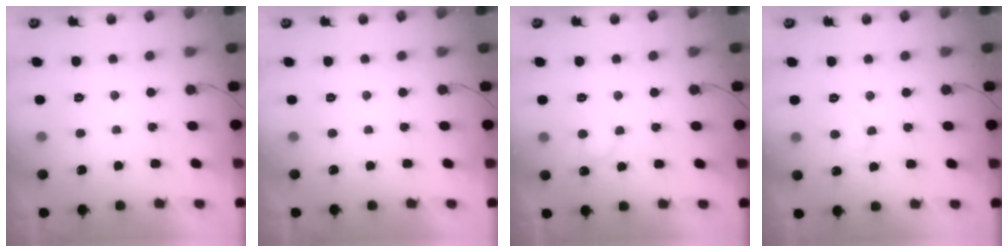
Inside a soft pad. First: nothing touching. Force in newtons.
{"total": 1.7, "press": 1.7, "slide": 0.1}
{"total": 7.5, "press": 7.5, "slide": 0.4}
{"total": 3.8, "press": 3.8, "slide": 0.4}